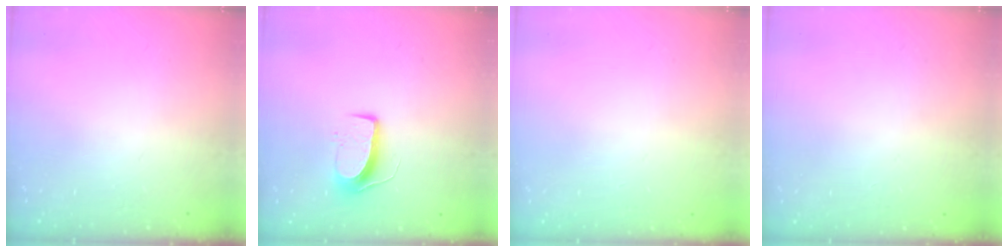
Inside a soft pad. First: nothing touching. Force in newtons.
{"total": 9.3, "press": 9.3, "slide": 0.5}
{"total": 0.8, "press": 0.4, "slide": 0.7}
{"total": 0.6, "press": 0.6, "slide": 0.1}